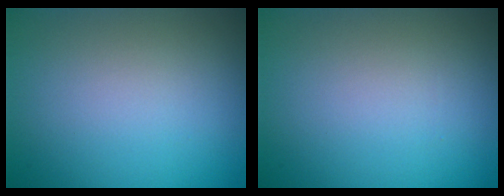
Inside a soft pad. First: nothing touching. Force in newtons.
{"total": 0.0}